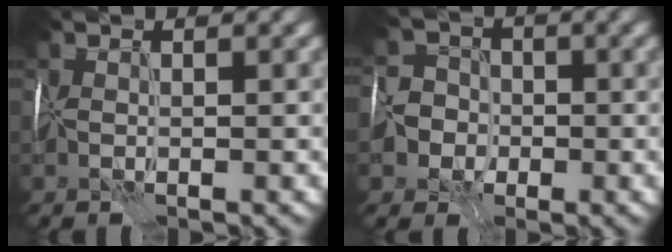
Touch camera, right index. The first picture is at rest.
{"total": 8.1, "force": [-3.3, 7.0, 2.6], "torque": [-0.042, -0.004, -0.094]}